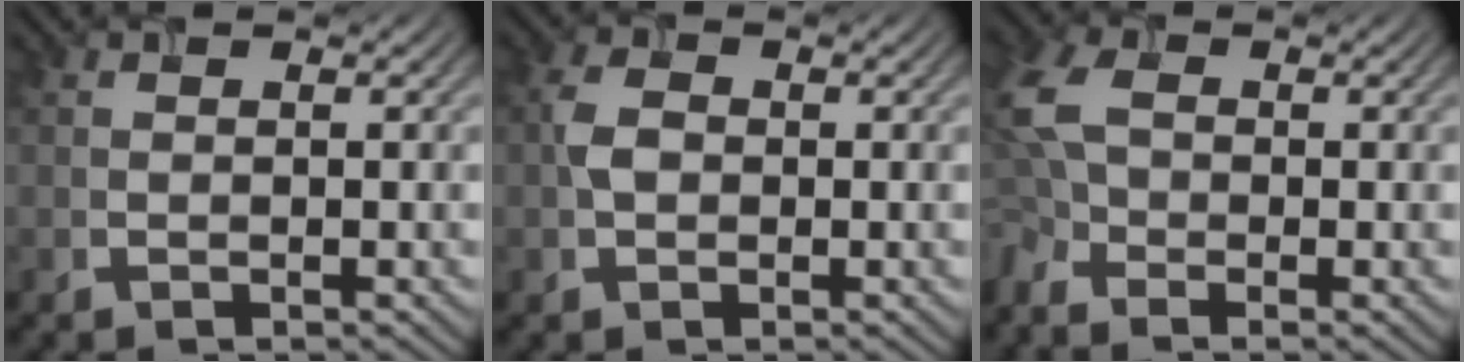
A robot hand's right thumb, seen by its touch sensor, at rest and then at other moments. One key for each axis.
{"total": 2.4, "fx": -0.1, "fy": 1.8, "fz": 1.6, "tx": -0.035, "ty": 0.004, "tz": -0.005}
{"total": 7.5, "fx": -2.4, "fy": 4.6, "fz": 5.5, "tx": -0.167, "ty": -0.008, "tz": -0.061}